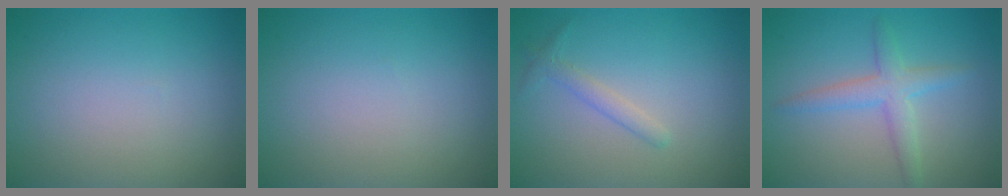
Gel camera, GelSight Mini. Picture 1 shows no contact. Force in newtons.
{"total": 0.0}
{"total": 1.4, "press": 1.4, "slide": 0.0}
{"total": 2.9, "press": 2.9, "slide": 0.1}